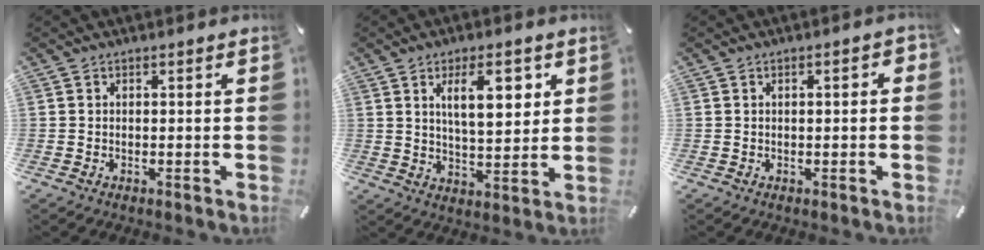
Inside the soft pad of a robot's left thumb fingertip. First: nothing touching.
{"total": 11.3, "force": [4.9, 4.6, 9.1], "torque": [-0.139, -0.010, 0.076]}
{"total": 2.2, "force": [0.1, 0.8, 2.1], "torque": [-0.037, 0.006, -0.001]}